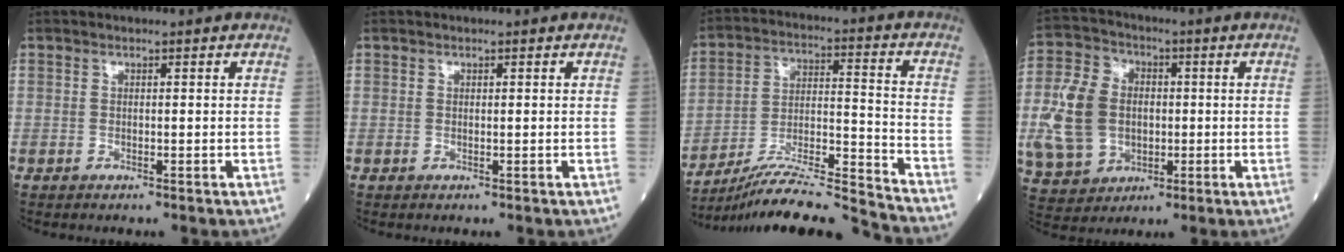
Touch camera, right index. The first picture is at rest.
{"total": 0.0}
{"total": 16.8, "force": [-15.8, -1.7, 5.4], "torque": [-0.096, 0.005, -0.271]}
{"total": 12.4, "force": [-0.6, 9.7, 7.8], "torque": [-0.200, 0.025, -0.004]}